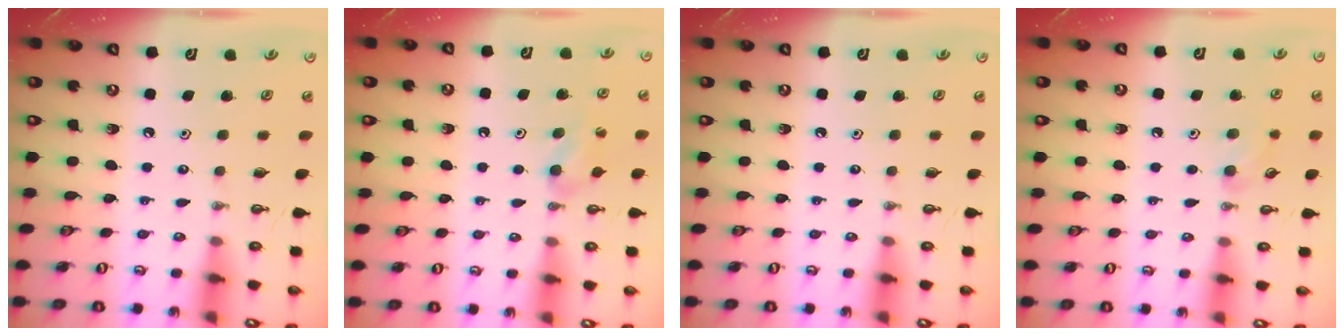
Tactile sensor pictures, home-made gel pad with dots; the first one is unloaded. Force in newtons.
{"total": 9.6, "press": 5.8, "slide": 7.6}
{"total": 0.0}
{"total": 6.1, "press": 6.0, "slide": 1.4}